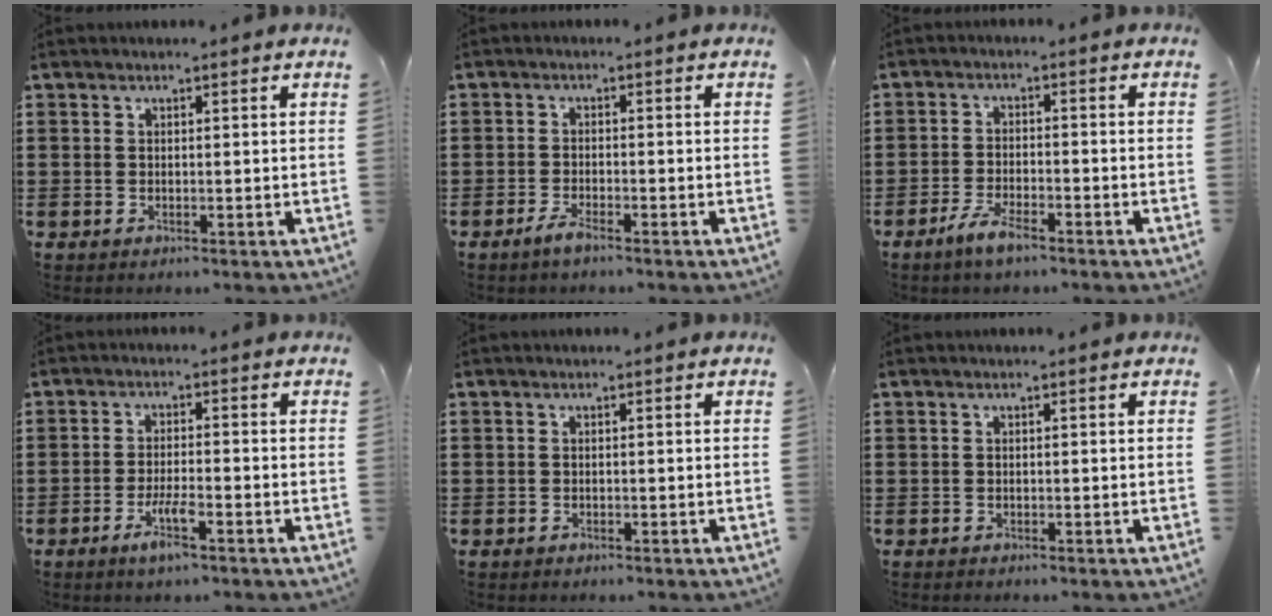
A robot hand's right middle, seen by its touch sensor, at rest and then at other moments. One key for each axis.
{"total": 2.5, "fx": -1.9, "fy": 0.4, "fz": 1.6, "tx": -0.033, "ty": 0.000, "tz": -0.037}
{"total": 4.5, "fx": -3.3, "fy": 1.1, "fz": 2.8, "tx": -0.064, "ty": -0.001, "tz": -0.067}
{"total": 4.5, "fx": -2.6, "fy": 0.7, "fz": 3.7, "tx": -0.072, "ty": -0.004, "tz": -0.048}
{"total": 0.6, "fx": -0.5, "fy": 0.3, "fz": 0.0, "tx": -0.001, "ty": 0.001, "tz": -0.012}
{"total": 0.5, "fx": -0.5, "fy": 0.2, "fz": 0.0, "tx": 0.000, "ty": 0.001, "tz": -0.011}